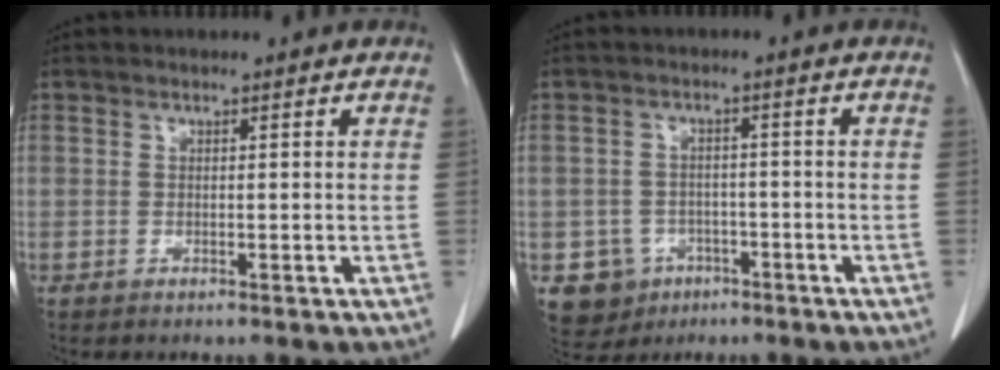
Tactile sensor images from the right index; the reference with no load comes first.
{"total": 6.1, "force": [-2.6, 5.5, 0.8], "torque": [-0.017, 0.010, -0.029]}